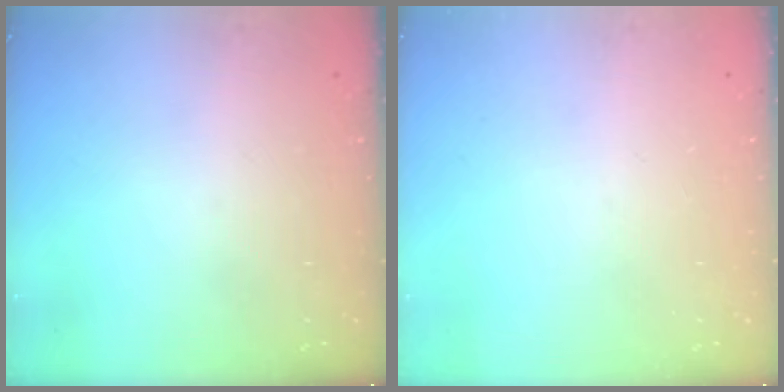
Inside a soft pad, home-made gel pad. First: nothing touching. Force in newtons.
{"total": 0.0}